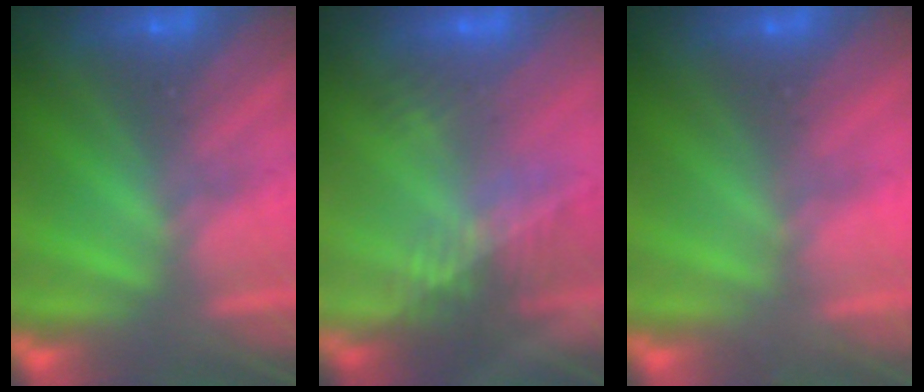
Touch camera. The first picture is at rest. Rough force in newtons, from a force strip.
{"total": 2.7}
{"total": 4.5}